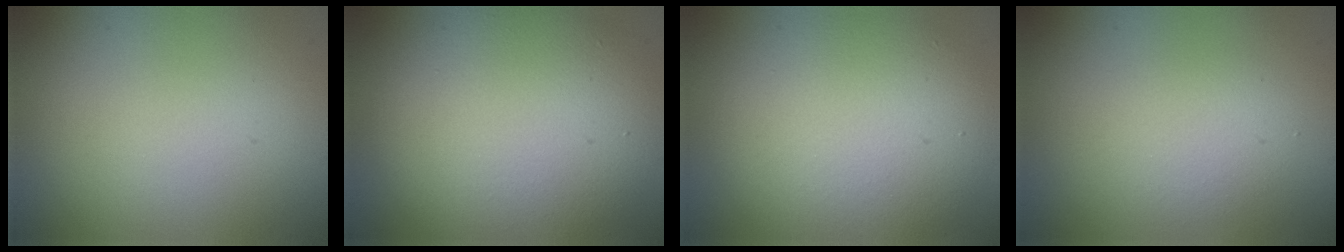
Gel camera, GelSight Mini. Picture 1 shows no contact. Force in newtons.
{"total": 9.2, "press": 9.2, "slide": 0.4}
{"total": 7.5, "press": 7.5, "slide": 0.4}
{"total": 2.1, "press": 2.1, "slide": 0.1}